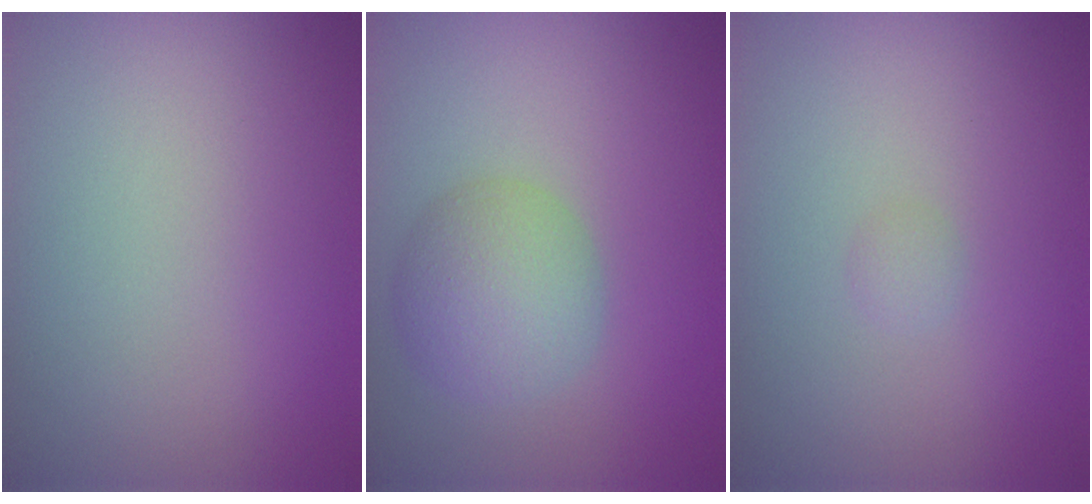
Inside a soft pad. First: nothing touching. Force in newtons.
{"total": 4.6, "press": 4.6, "slide": 0.3}
{"total": 0.6, "press": 0.6, "slide": 0.0}